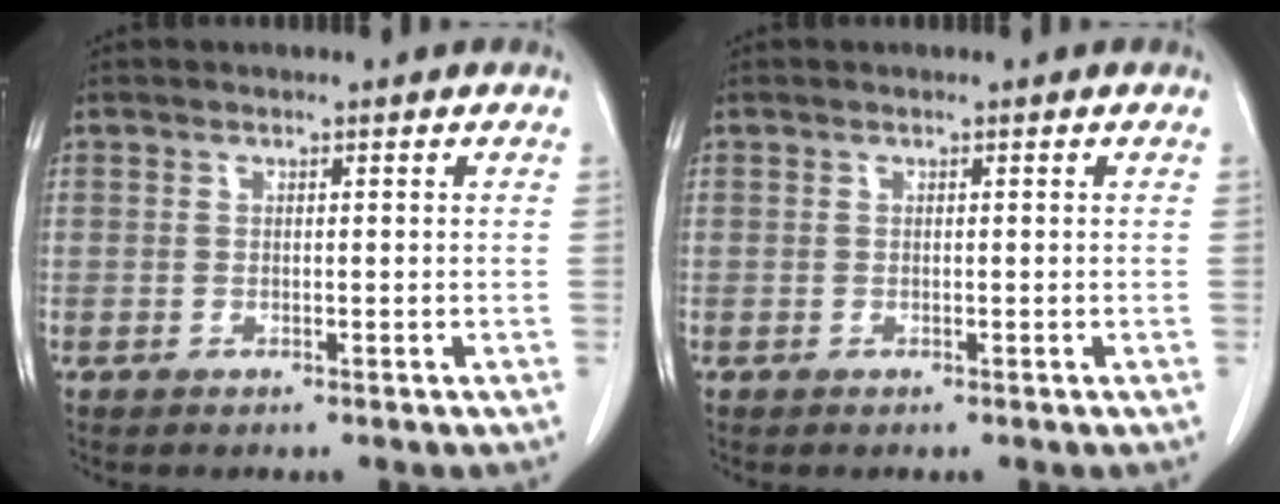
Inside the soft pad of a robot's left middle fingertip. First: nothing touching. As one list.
[{"total": 0.0}]